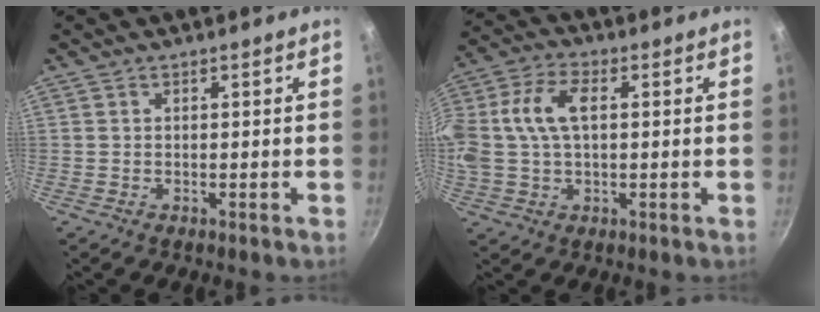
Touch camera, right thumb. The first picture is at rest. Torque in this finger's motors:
{"motor_torque": [2.51, 2.50, 1.36, -0.93, 0.44]}